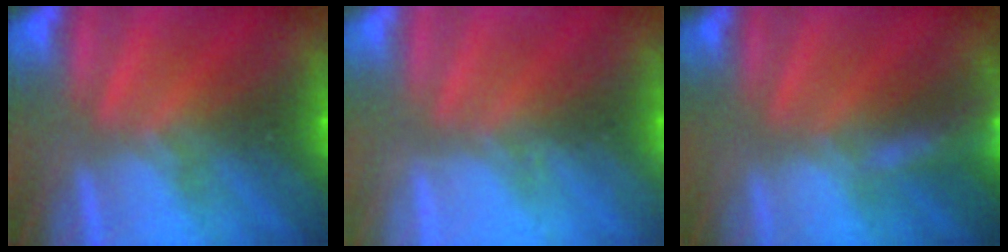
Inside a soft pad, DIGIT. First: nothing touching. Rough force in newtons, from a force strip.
{"total": 2.3}
{"total": 6.8}